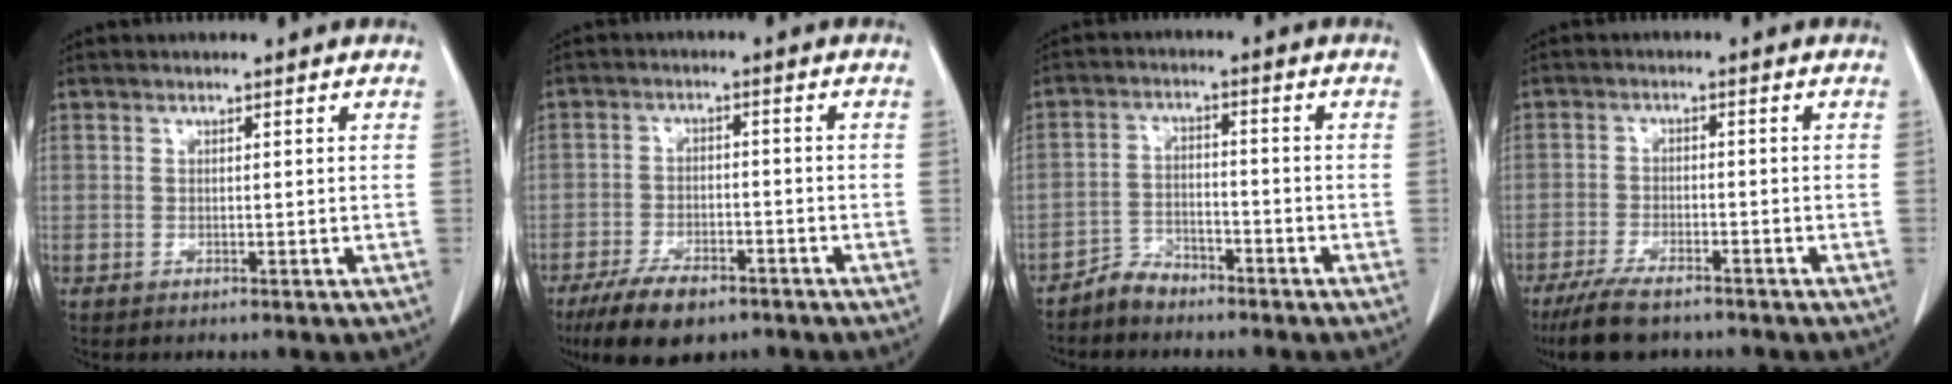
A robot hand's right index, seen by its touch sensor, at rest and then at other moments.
{"total": 8.6, "force": [-6.2, 3.3, 4.9], "torque": [-0.089, -0.010, -0.107]}
{"total": 4.1, "force": [-3.8, 1.5, 0.7], "torque": [-0.013, 0.000, -0.069]}
{"total": 8.1, "force": [-6.5, 2.1, 4.3], "torque": [-0.080, -0.018, -0.113]}